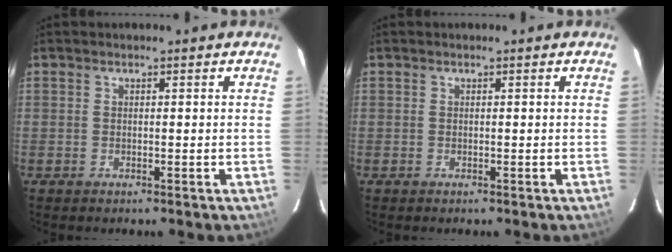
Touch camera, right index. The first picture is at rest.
{"total": 0.0}